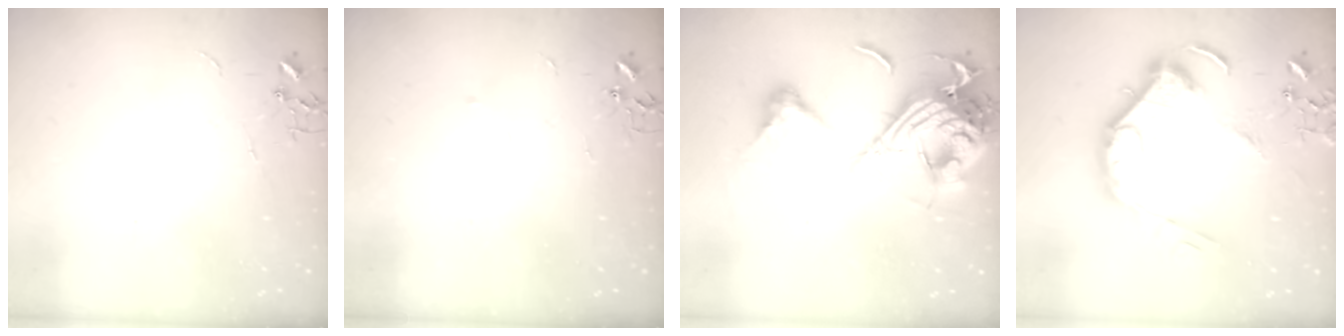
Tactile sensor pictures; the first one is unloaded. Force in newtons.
{"total": 3.3, "press": 3.3, "slide": 0.5}
{"total": 22.1, "press": 22.0, "slide": 2.3}
{"total": 18.1, "press": 18.0, "slide": 1.8}